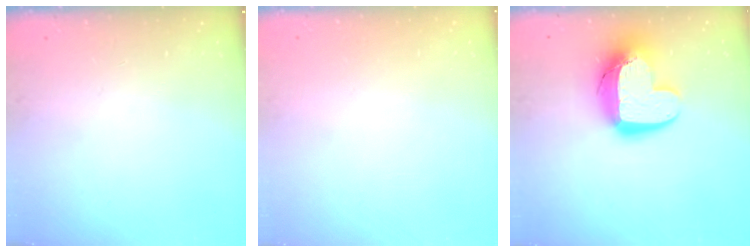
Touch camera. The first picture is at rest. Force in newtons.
{"total": 0.0}
{"total": 14.6, "press": 14.6, "slide": 1.4}